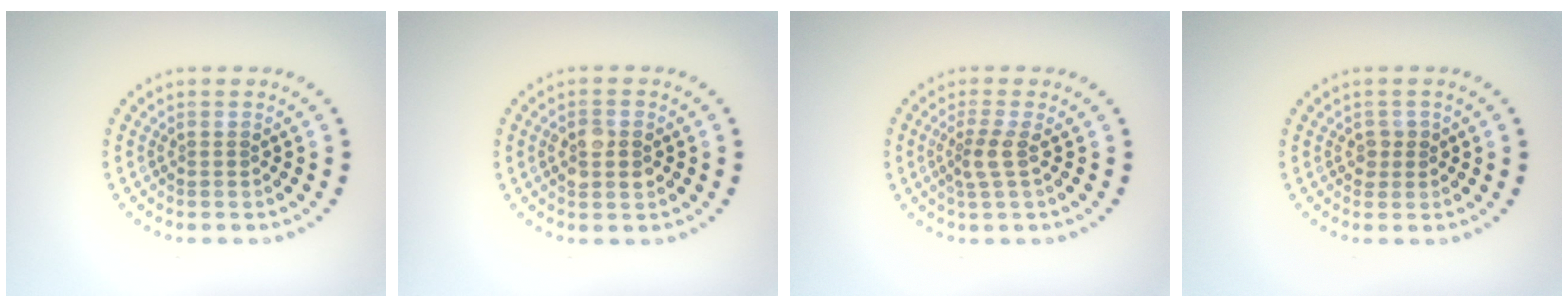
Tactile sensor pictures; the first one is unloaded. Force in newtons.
{"total": 2.8, "press": 2.8, "slide": 0.1}
{"total": 2.1, "press": 1.6, "slide": 1.3}
{"total": 1.1, "press": 1.0, "slide": 0.5}